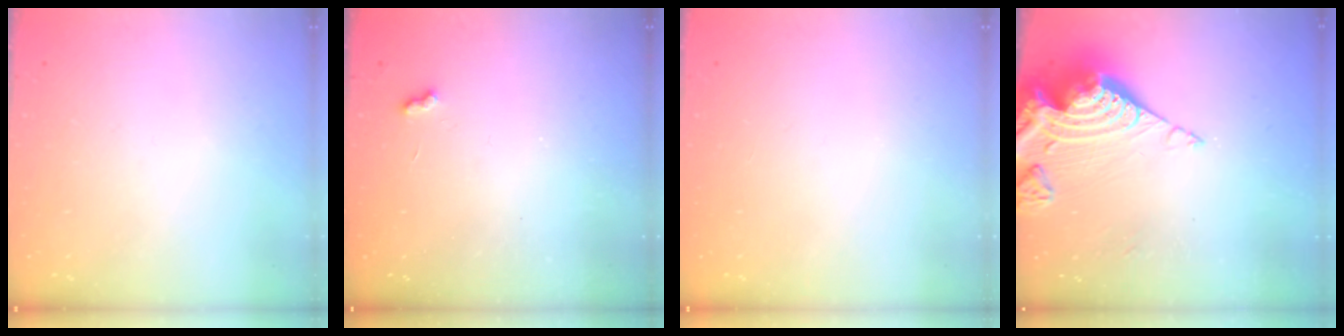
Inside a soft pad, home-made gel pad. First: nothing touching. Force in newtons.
{"total": 2.8, "press": 2.7, "slide": 0.5}
{"total": 1.4, "press": 1.2, "slide": 0.8}
{"total": 21.6, "press": 21.4, "slide": 3.1}